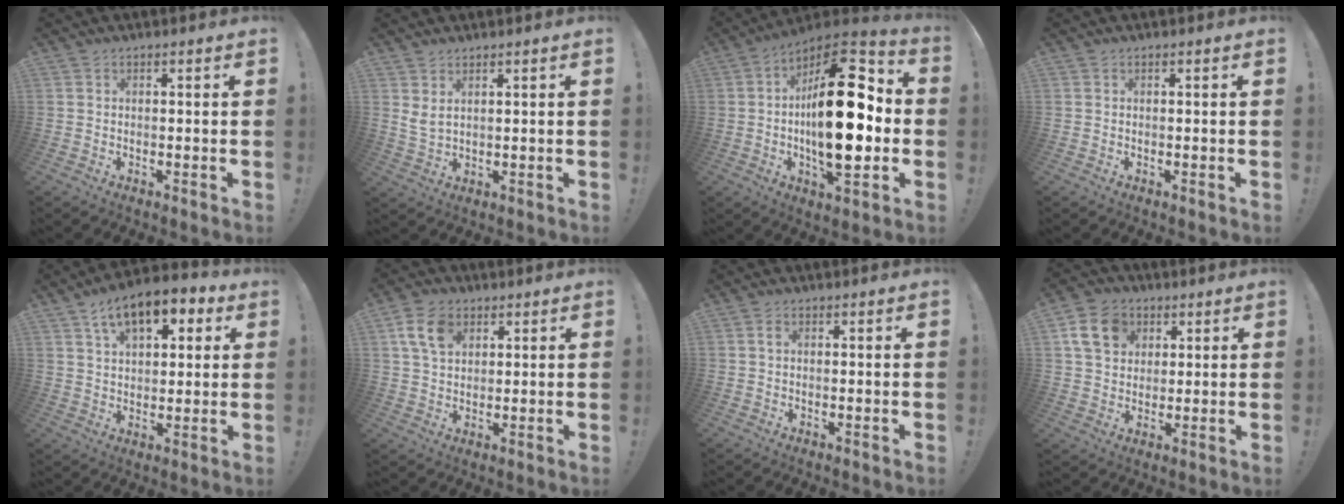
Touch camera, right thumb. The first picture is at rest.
{"total": 3.9, "force": [2.5, 1.0, 2.8], "torque": [-0.048, -0.011, 0.047]}
{"total": 26.3, "force": [-0.5, 11.9, 23.5], "torque": [-0.370, 0.009, -0.010]}
{"total": 0.0}
{"total": 12.4, "force": [6.1, 6.7, 8.4], "torque": [-0.128, -0.022, 0.108]}
{"total": 9.1, "force": [4.0, 6.2, 5.4], "torque": [-0.098, 0.000, 0.079]}
{"total": 1.1, "force": [0.4, 0.3, 0.9], "torque": [-0.004, -0.003, 0.005]}
{"total": 11.7, "force": [4.7, 9.2, 5.4], "torque": [-0.086, -0.008, 0.097]}